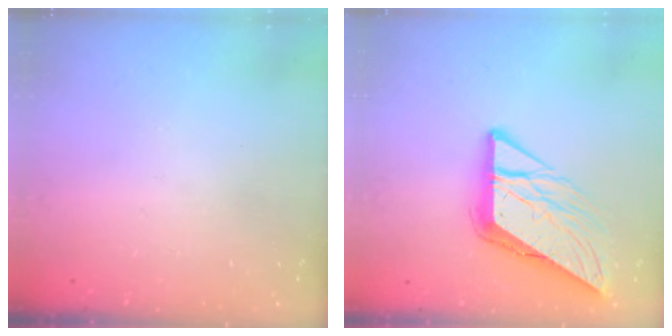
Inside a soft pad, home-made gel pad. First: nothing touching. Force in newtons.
{"total": 10.9, "press": 10.8, "slide": 1.1}